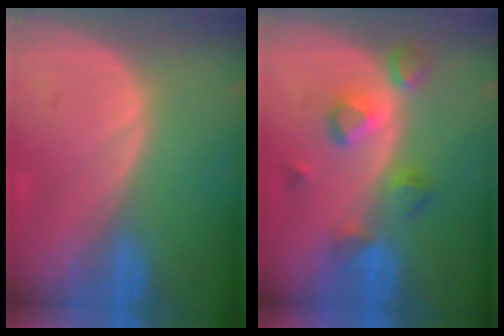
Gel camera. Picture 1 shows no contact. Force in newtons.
{"total": 5.5, "press": 5.5, "slide": 0.7}